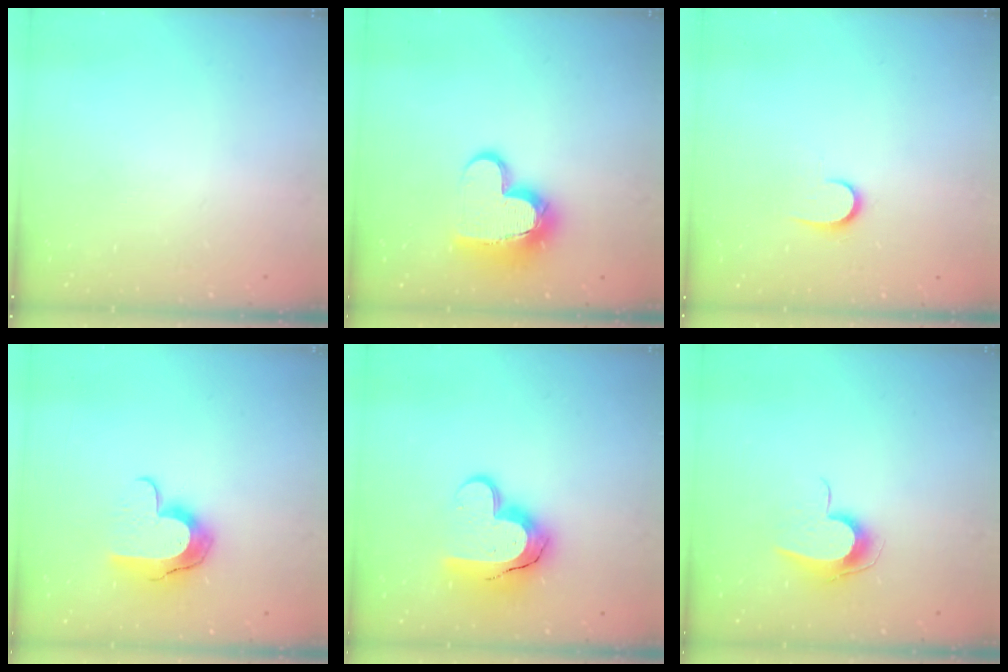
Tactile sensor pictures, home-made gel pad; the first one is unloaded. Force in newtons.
{"total": 12.7, "press": 12.7, "slide": 1.4}
{"total": 6.7, "press": 6.6, "slide": 0.7}
{"total": 10.8, "press": 10.7, "slide": 0.7}
{"total": 14.2, "press": 14.1, "slide": 1.0}
{"total": 9.2, "press": 9.2, "slide": 0.8}